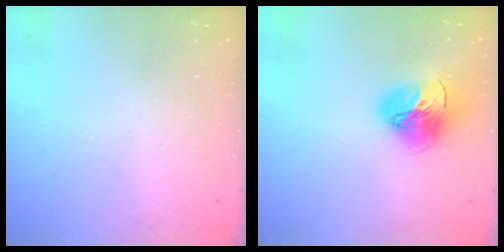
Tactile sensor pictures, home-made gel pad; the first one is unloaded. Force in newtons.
{"total": 16.2, "press": 16.1, "slide": 1.6}